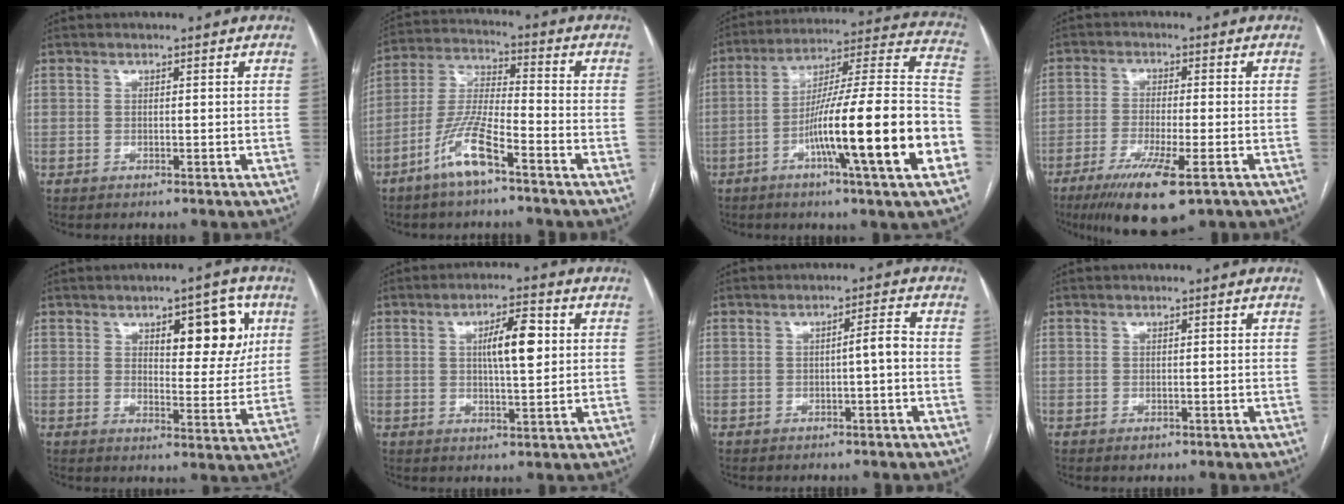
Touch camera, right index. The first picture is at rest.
{"total": 9.9, "force": [-6.0, 1.5, 7.8], "torque": [-0.168, -0.007, -0.120]}
{"total": 23.5, "force": [-7.9, 0.0, 22.1], "torque": [-0.294, -0.002, -0.131]}
{"total": 11.0, "force": [-6.4, 1.6, 8.8], "torque": [-0.155, -0.028, -0.102]}
{"total": 9.8, "force": [4.1, 3.7, 8.1], "torque": [-0.099, 0.008, 0.058]}
{"total": 6.9, "force": [1.6, 1.5, 6.5], "torque": [-0.108, 0.010, 0.029]}
{"total": 2.7, "force": [-0.5, 0.1, 2.6], "torque": [-0.036, 0.005, -0.007]}
{"total": 0.9, "force": [-0.4, 0.7, 0.4], "torque": [-0.002, 0.003, -0.003]}